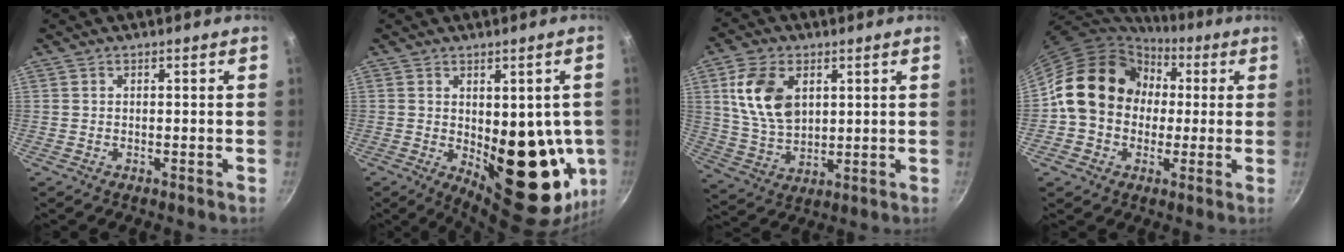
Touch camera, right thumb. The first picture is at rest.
{"total": 18.9, "force": [-1.9, 9.4, 16.4], "torque": [-0.151, -0.030, -0.006]}
{"total": 12.7, "force": [3.7, 8.3, 8.9], "torque": [-0.150, -0.021, 0.078]}
{"total": 16.7, "force": [1.6, 14.3, 8.6], "torque": [-0.111, 0.036, 0.016]}